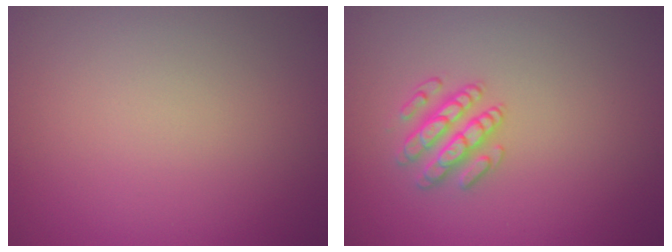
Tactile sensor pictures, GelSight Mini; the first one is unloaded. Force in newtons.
{"total": 2.5, "press": 2.4, "slide": 0.5}